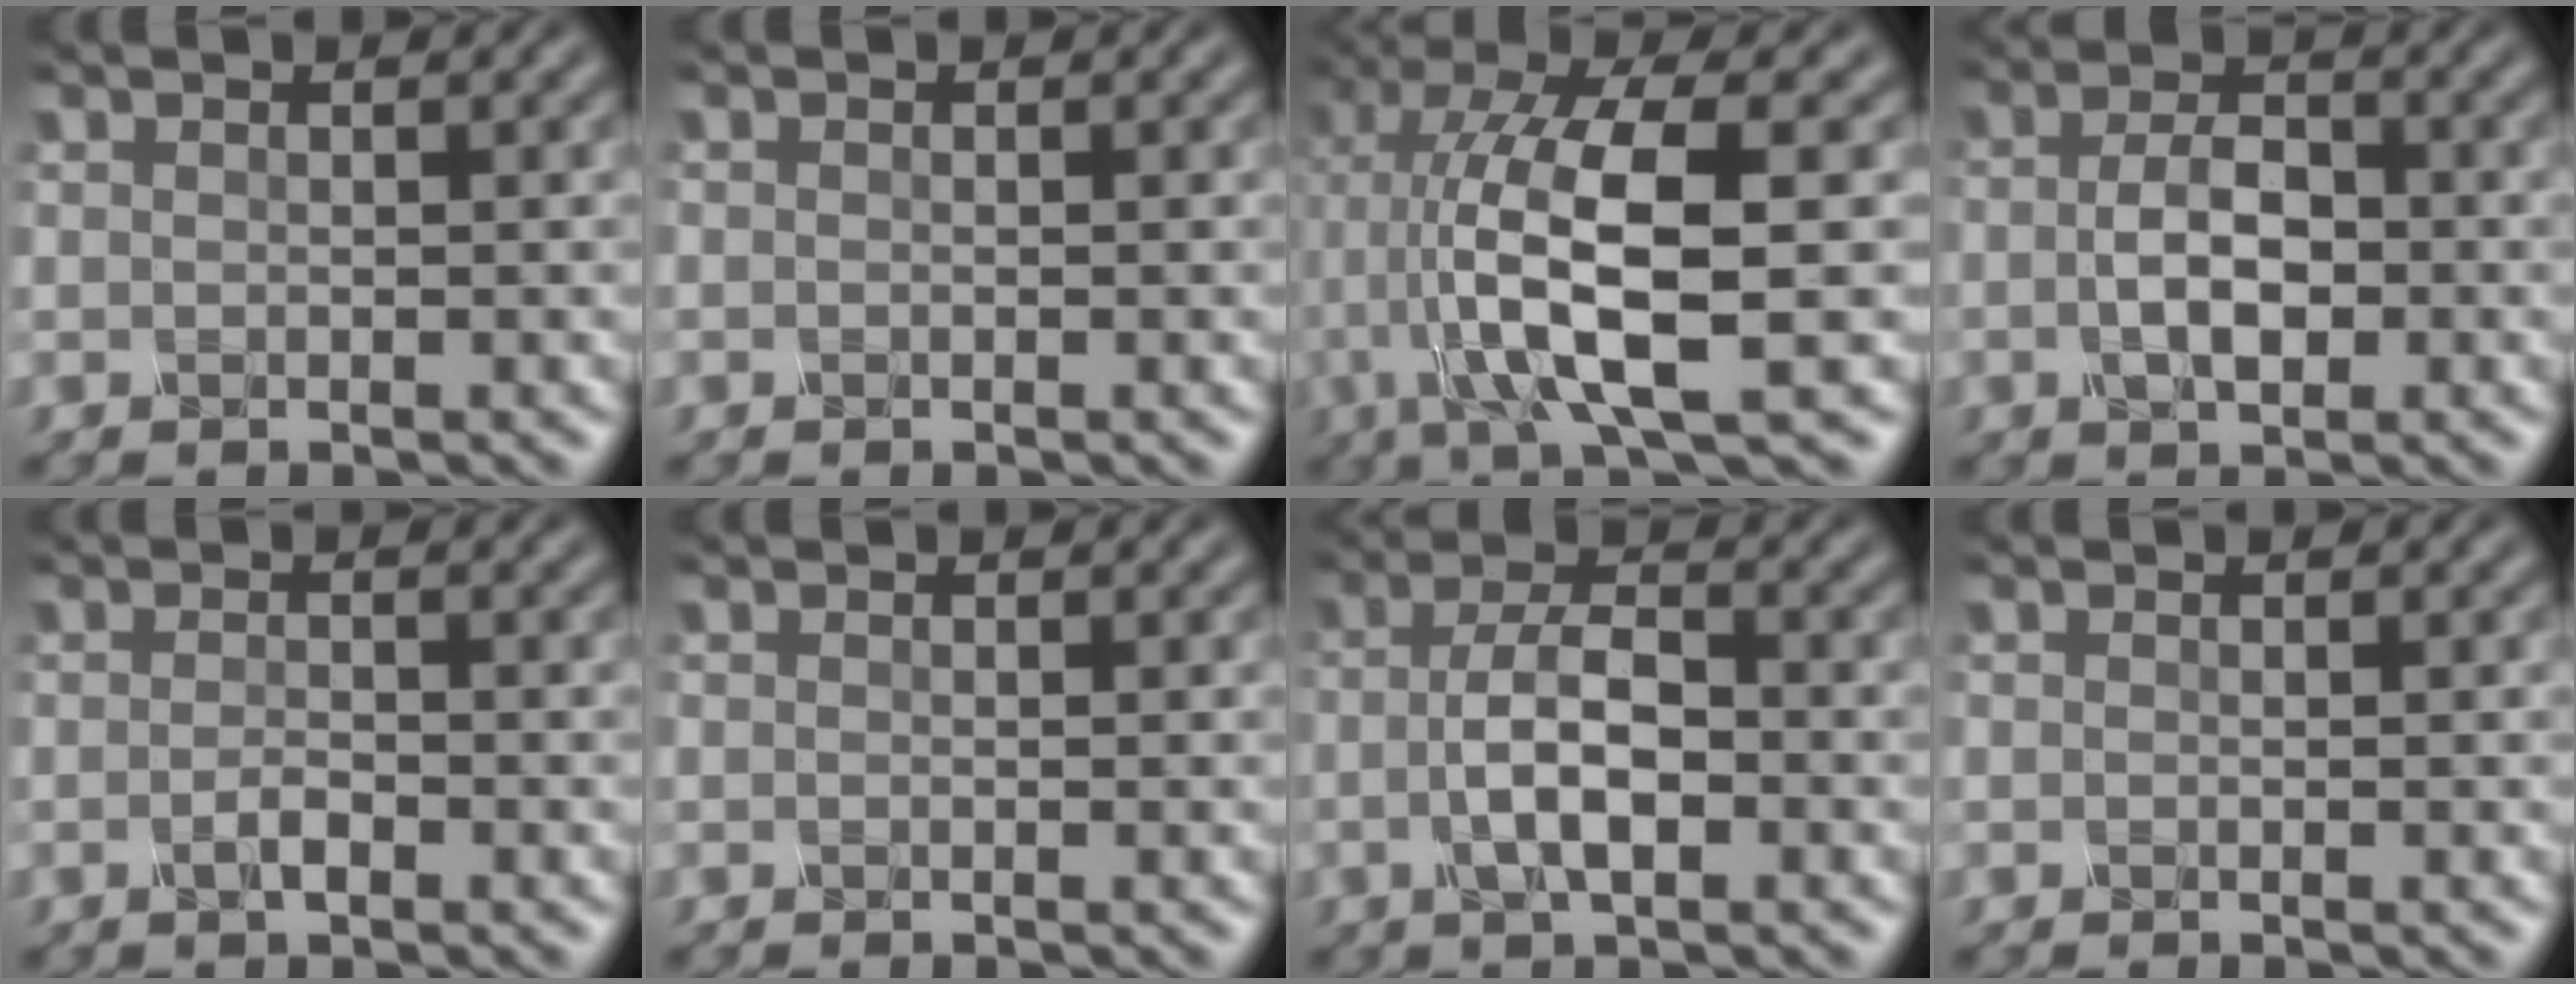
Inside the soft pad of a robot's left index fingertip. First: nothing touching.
{"total": 0.0}
{"total": 10.1, "force": [-1.2, 2.4, 9.7], "torque": [-0.182, 0.006, -0.025]}
{"total": 3.9, "force": [-0.9, 2.1, 3.2], "torque": [-0.065, -0.001, -0.022]}
{"total": 1.4, "force": [-1.0, 0.4, 0.9], "torque": [-0.020, -0.002, -0.023]}
{"total": 0.0}
{"total": 4.6, "force": [-1.2, 1.8, 4.0], "torque": [-0.081, 0.000, -0.031]}
{"total": 0.0}